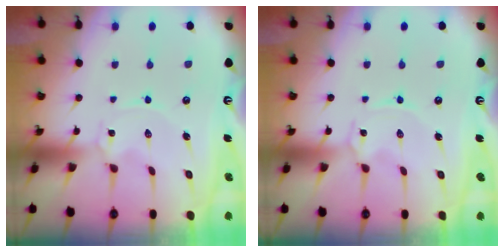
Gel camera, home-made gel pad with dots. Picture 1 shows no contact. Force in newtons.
{"total": 1.4, "press": 1.4, "slide": 0.2}